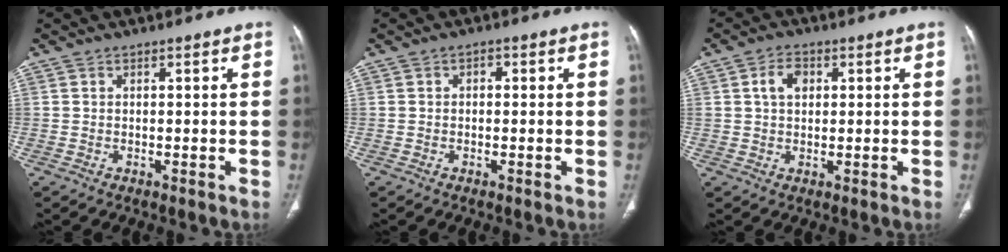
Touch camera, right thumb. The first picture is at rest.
{"total": 1.2, "force": [0.1, 0.9, 0.8], "torque": [-0.004, 0.005, -0.003]}
{"total": 4.3, "force": [1.2, 3.0, 2.9], "torque": [-0.046, 0.005, 0.022]}